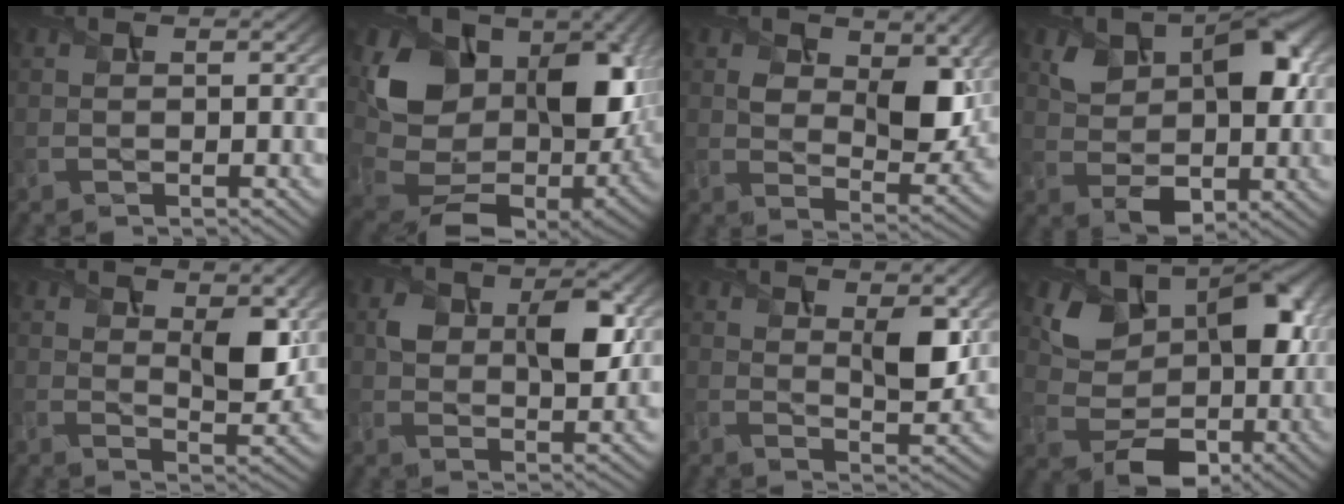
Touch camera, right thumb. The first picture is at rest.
{"total": 16.6, "force": [3.1, 12.0, 11.0], "torque": [-0.211, -0.020, 0.073]}
{"total": 7.9, "force": [2.4, 4.9, 5.8], "torque": [-0.106, -0.017, 0.046]}
{"total": 9.3, "force": [2.1, 6.0, 6.8], "torque": [-0.115, -0.008, 0.041]}
{"total": 6.2, "force": [2.5, 2.9, 4.9], "torque": [-0.081, -0.010, 0.047]}
{"total": 7.3, "force": [1.8, 4.6, 5.4], "torque": [-0.095, -0.005, 0.032]}
{"total": 5.6, "force": [2.3, 2.2, 4.7], "torque": [-0.077, -0.008, 0.042]}
{"total": 10.4, "force": [2.1, 7.7, 6.7], "torque": [-0.108, -0.016, 0.039]}